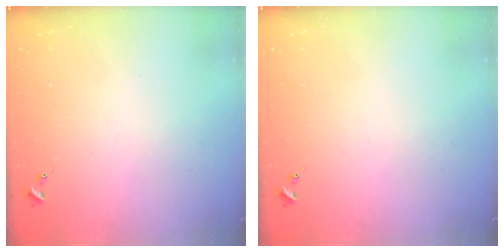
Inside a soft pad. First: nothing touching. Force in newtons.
{"total": 0.0}